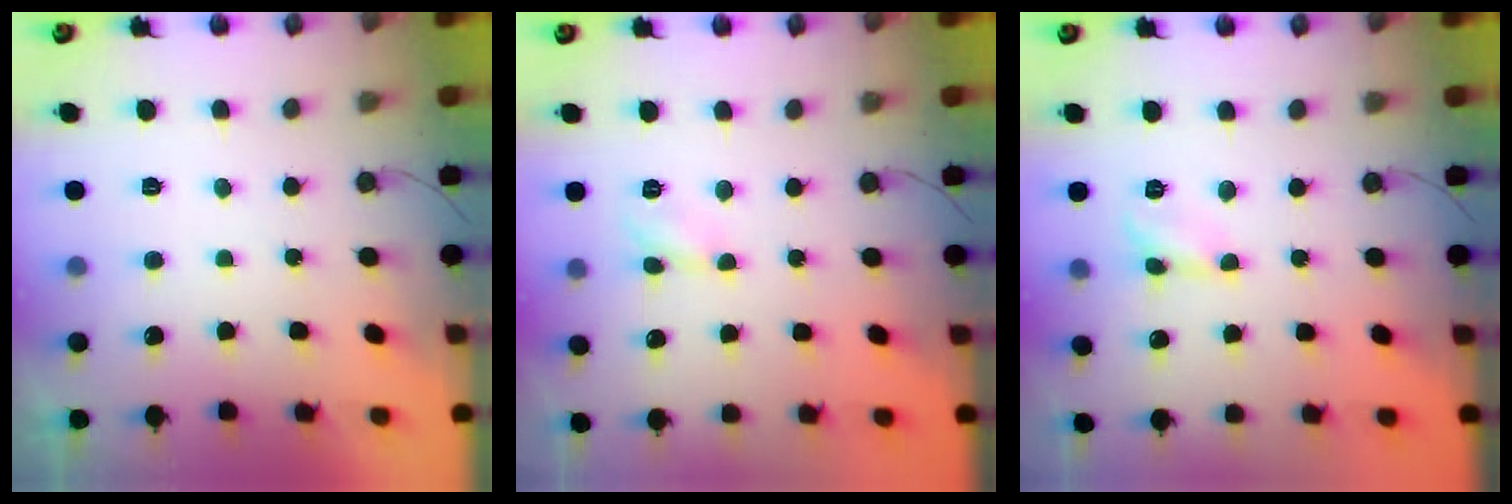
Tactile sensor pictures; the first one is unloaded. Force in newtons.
{"total": 3.6, "press": 3.6, "slide": 0.4}
{"total": 2.5, "press": 2.5, "slide": 0.3}